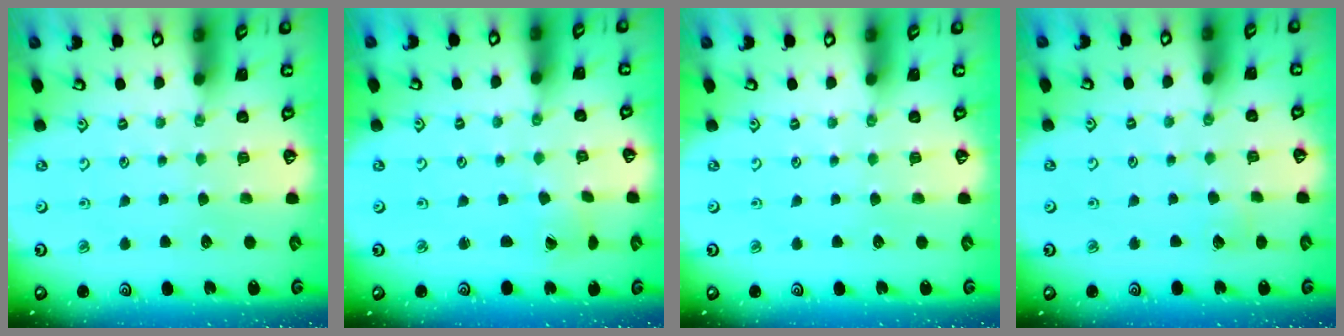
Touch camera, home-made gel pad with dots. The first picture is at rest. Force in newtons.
{"total": 0.7, "press": 0.7, "slide": 0.1}
{"total": 0.0}
{"total": 2.4, "press": 2.4, "slide": 0.2}